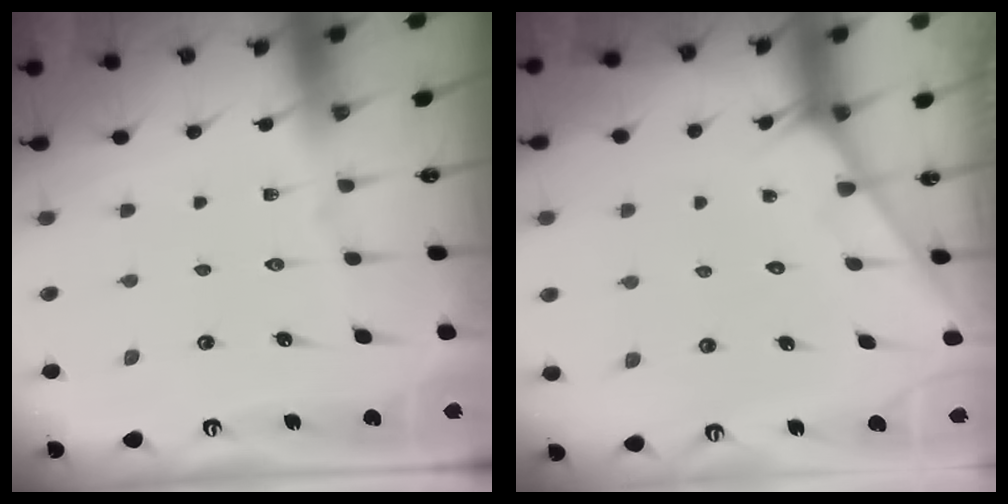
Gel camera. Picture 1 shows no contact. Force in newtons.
{"total": 2.0, "press": 2.0, "slide": 0.1}